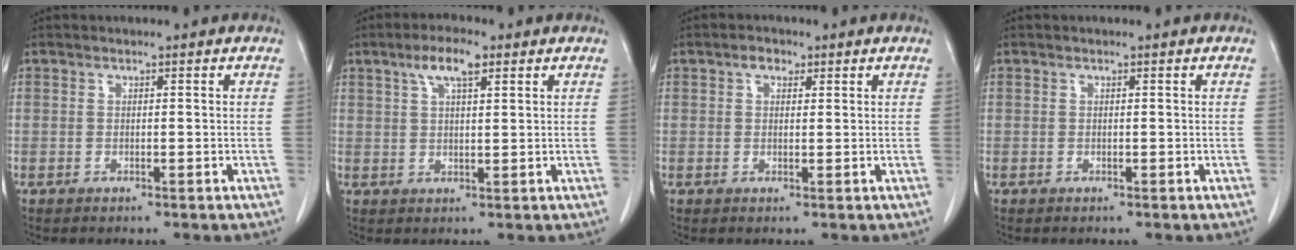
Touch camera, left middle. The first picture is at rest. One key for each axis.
{"total": 5.1, "fx": 2.9, "fy": 1.2, "fz": 4.1, "tx": -0.083, "ty": 0.008, "tz": 0.052}
{"total": 1.9, "fx": 1.1, "fy": 1.2, "fz": 1.0, "tx": -0.020, "ty": 0.007, "tz": 0.016}
{"total": 0.0}